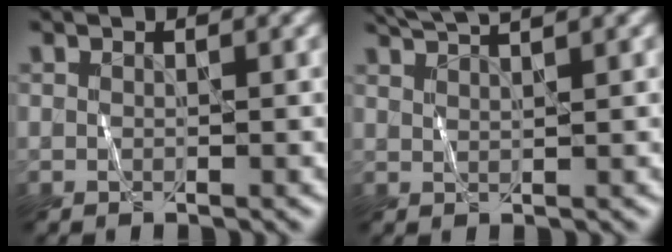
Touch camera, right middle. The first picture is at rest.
{"total": 3.8, "force": [3.2, 0.5, 2.1], "torque": [-0.023, 0.012, 0.040]}